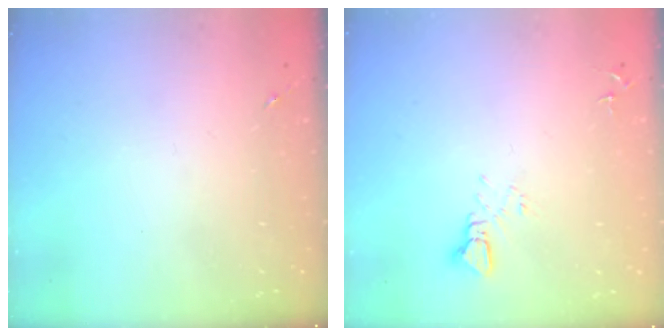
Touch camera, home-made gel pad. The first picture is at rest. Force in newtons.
{"total": 3.6, "press": 3.6, "slide": 0.3}